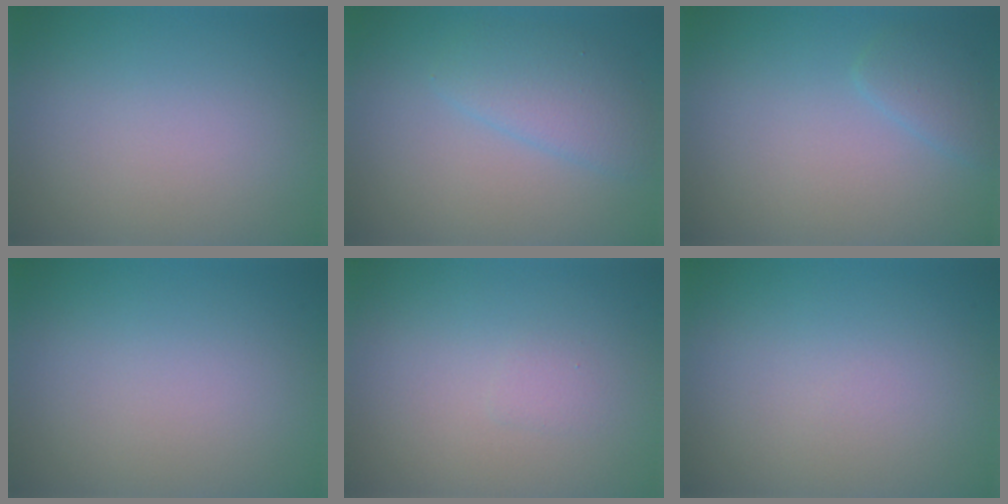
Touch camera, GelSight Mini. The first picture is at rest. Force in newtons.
{"total": 3.0, "press": 3.0, "slide": 0.2}
{"total": 1.6, "press": 1.6, "slide": 0.2}
{"total": 0.0}
{"total": 0.6, "press": 0.6, "slide": 0.1}
{"total": 0.0}